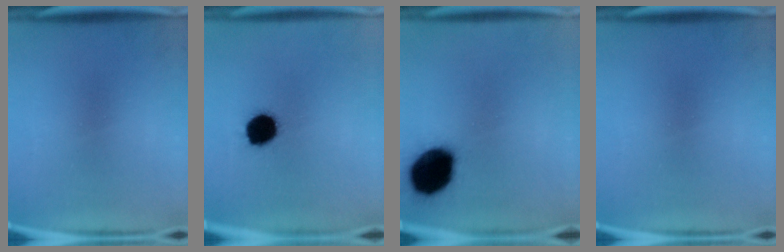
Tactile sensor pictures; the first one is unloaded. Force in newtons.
{"total": 11.7}
{"total": 19.2}
{"total": 0.0}